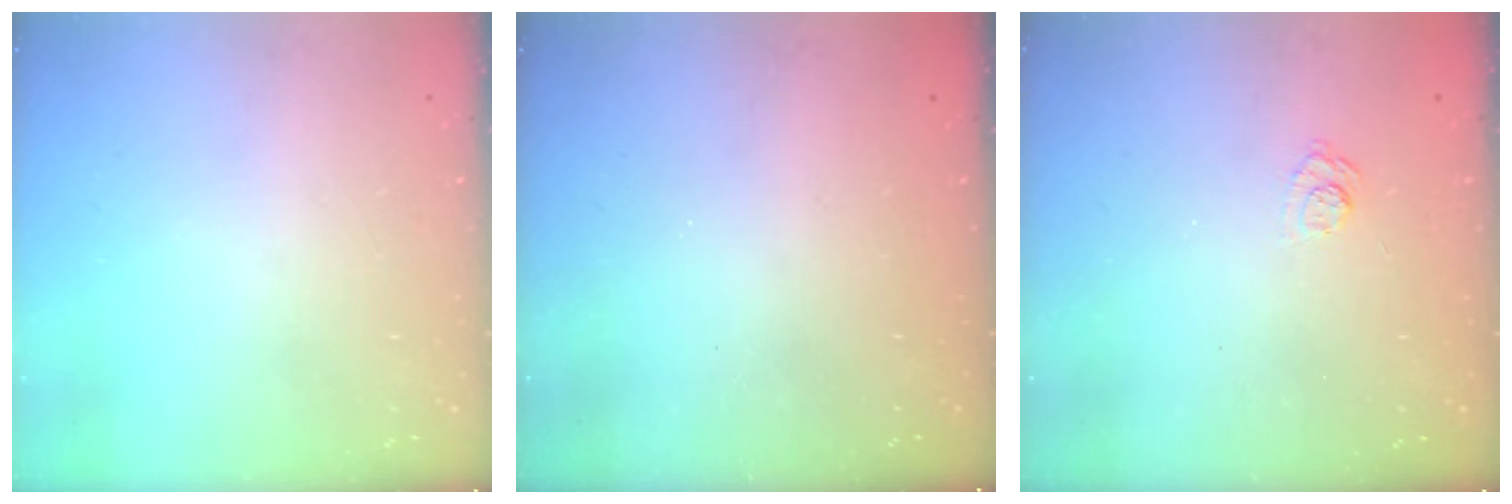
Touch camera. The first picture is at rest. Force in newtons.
{"total": 2.4, "press": 2.3, "slide": 0.7}
{"total": 3.4, "press": 3.0, "slide": 1.5}